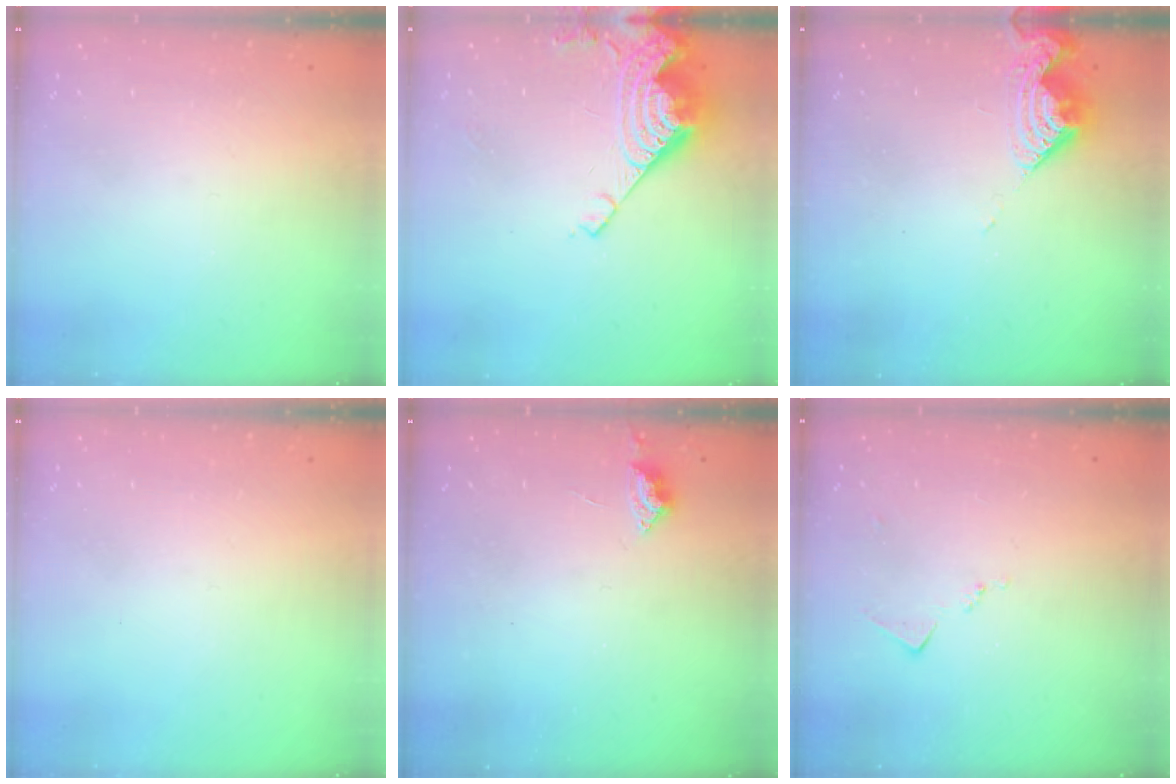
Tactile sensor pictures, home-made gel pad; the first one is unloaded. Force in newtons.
{"total": 12.0, "press": 11.9, "slide": 1.0}
{"total": 8.0, "press": 8.0, "slide": 0.5}
{"total": 0.0}
{"total": 2.9, "press": 2.8, "slide": 0.4}
{"total": 7.4, "press": 7.3, "slide": 0.9}